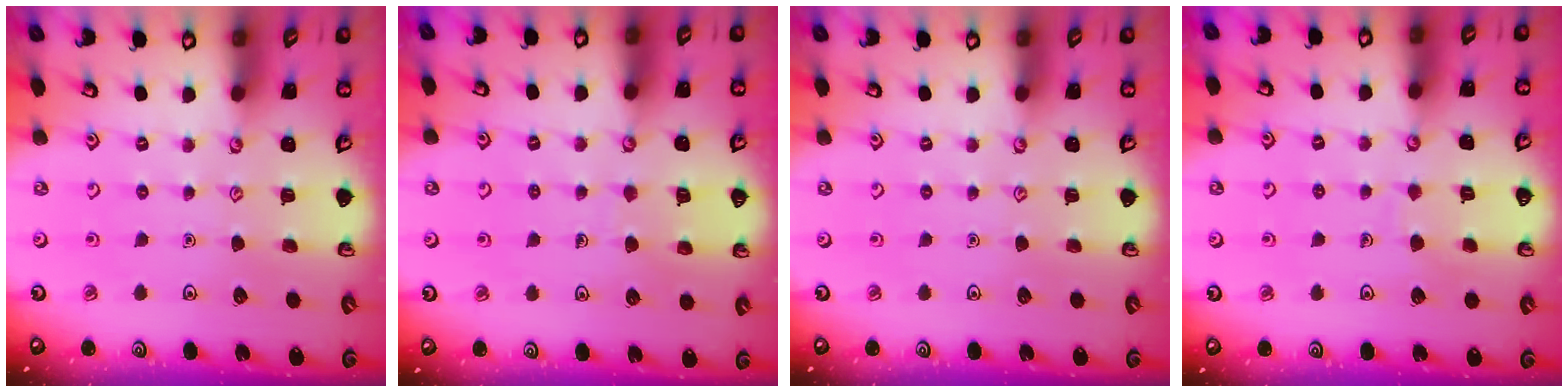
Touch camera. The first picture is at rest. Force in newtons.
{"total": 6.1, "press": 6.1, "slide": 0.4}
{"total": 0.0}
{"total": 3.9, "press": 3.9, "slide": 0.3}